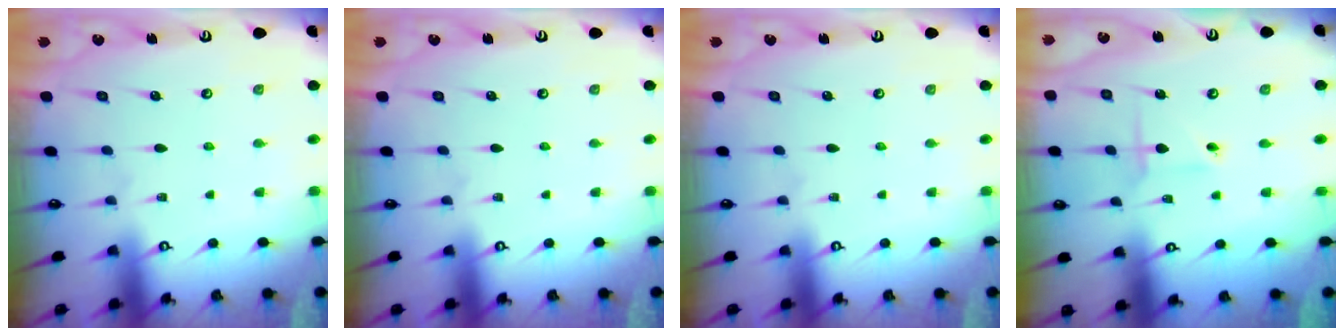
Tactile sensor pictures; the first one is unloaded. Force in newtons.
{"total": 0.0}
{"total": 0.0}
{"total": 2.9, "press": 2.9, "slide": 0.2}